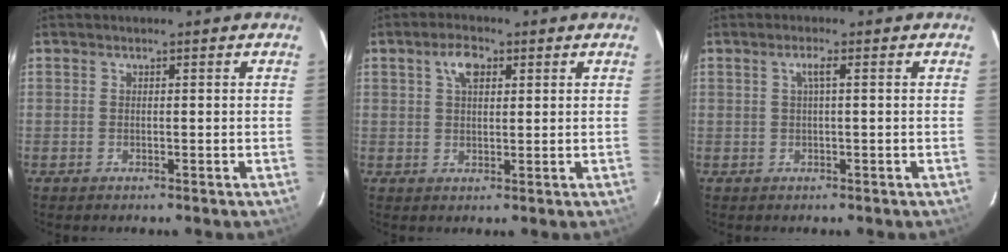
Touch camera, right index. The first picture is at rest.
{"total": 4.2, "force": [1.8, 2.2, 3.0], "torque": [-0.054, 0.012, 0.034]}
{"total": 1.5, "force": [0.3, -0.2, 1.5], "torque": [-0.028, 0.003, 0.005]}